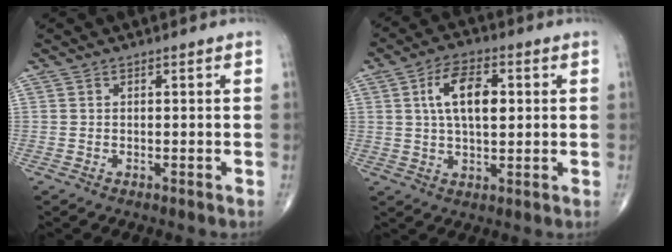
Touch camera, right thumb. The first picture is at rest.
{"total": 10.0, "force": [2.1, 5.0, 8.4], "torque": [-0.137, 0.004, 0.032]}